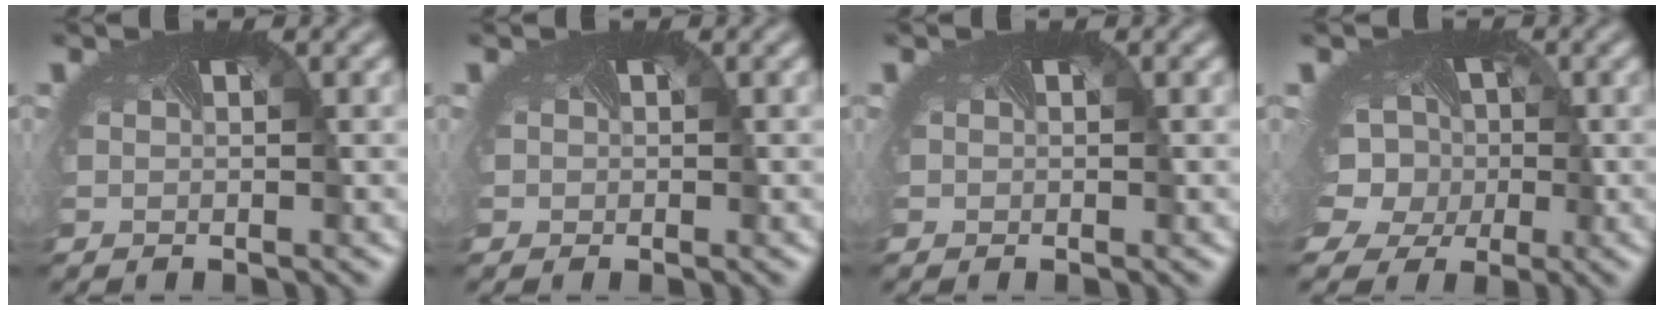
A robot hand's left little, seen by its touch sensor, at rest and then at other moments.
{"total": 1.0, "force": [-0.1, 1.0, 0.1], "torque": [0.002, -0.001, -0.003]}
{"total": 0.6, "force": [-0.1, 0.6, 0.0], "torque": [0.003, -0.001, -0.002]}
{"total": 8.3, "force": [-0.4, 7.1, 4.2], "torque": [-0.072, -0.004, -0.025]}